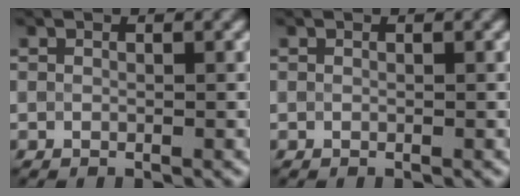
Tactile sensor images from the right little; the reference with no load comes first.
{"total": 0.0}